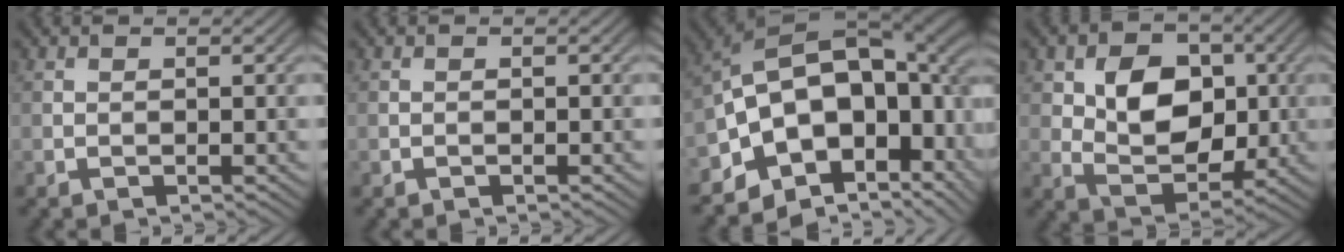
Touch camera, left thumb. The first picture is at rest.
{"total": 0.0}
{"total": 14.9, "force": [-2.6, 10.2, 10.6], "torque": [-0.174, -0.011, -0.042]}
{"total": 8.7, "force": [1.2, 6.1, 6.0], "torque": [-0.112, -0.003, 0.015]}